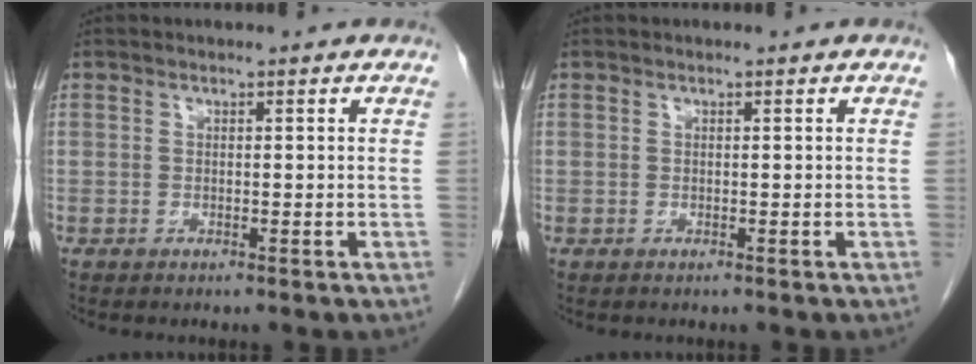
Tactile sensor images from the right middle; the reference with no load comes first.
{"total": 0.0}